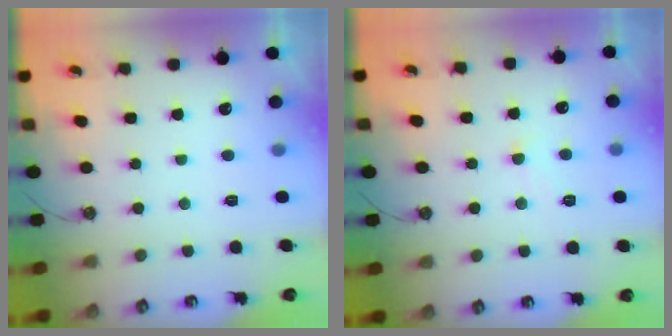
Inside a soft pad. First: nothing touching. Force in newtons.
{"total": 0.9, "press": 0.8, "slide": 0.5}